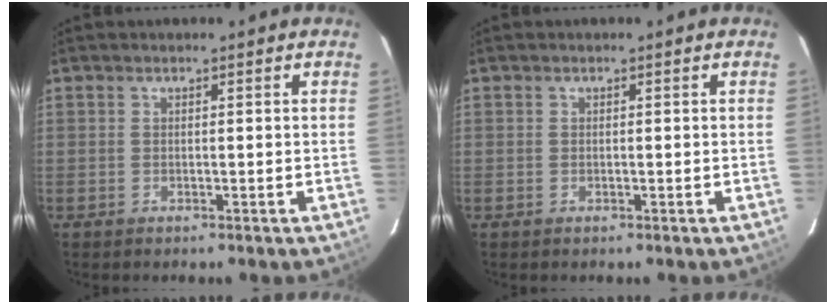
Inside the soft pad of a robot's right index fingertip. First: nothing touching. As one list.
[{"total": 0.0}]